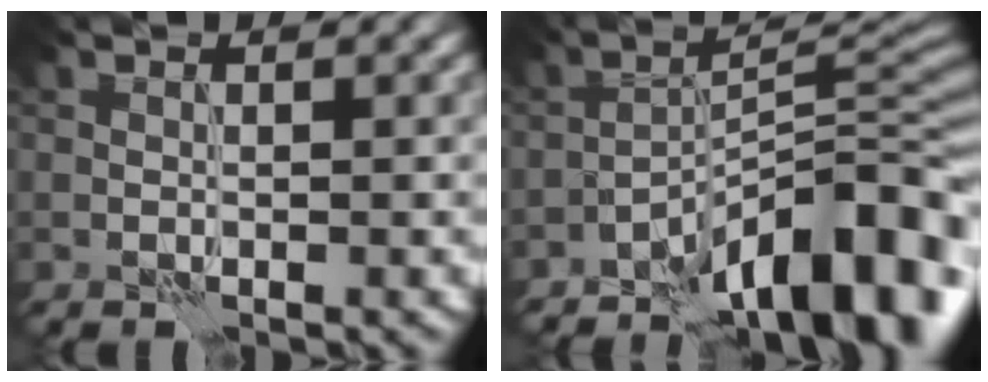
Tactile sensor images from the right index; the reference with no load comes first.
{"total": 12.2, "force": [-8.0, 3.7, 8.4], "torque": [-0.105, 0.017, -0.140]}